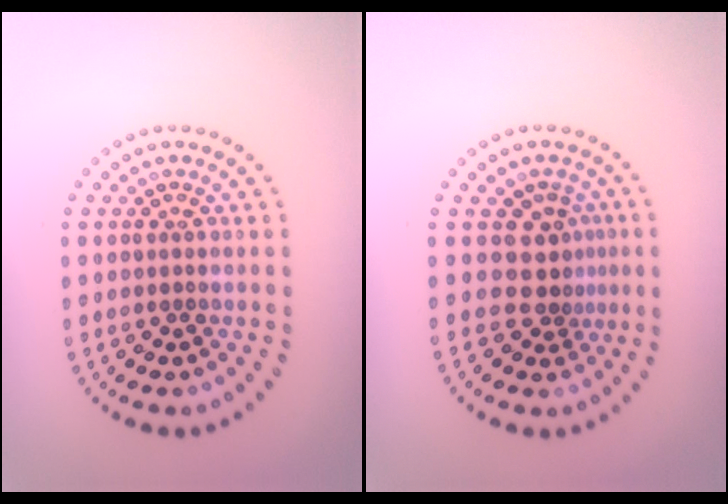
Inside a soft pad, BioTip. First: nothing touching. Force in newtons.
{"total": 2.7, "press": 1.8, "slide": 2.0}